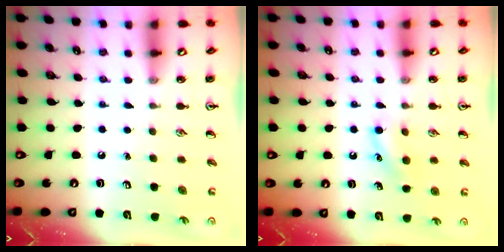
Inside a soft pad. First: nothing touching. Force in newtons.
{"total": 7.8, "press": 7.6, "slide": 1.8}